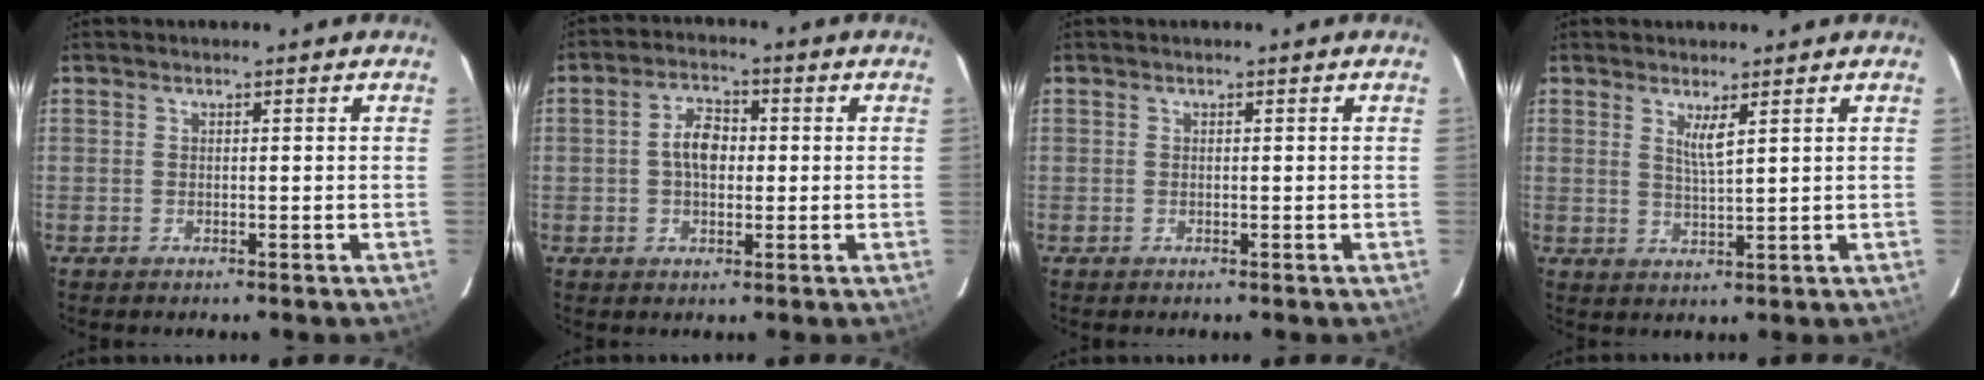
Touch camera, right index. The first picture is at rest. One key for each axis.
{"total": 5.5, "fx": 0.1, "fy": 3.4, "fz": 4.3, "tx": -0.078, "ty": 0.015, "tz": 0.003}
{"total": 0.0}
{"total": 3.1, "fx": 1.7, "fy": 0.1, "fz": 2.6, "tx": -0.049, "ty": -0.009, "tz": 0.030}